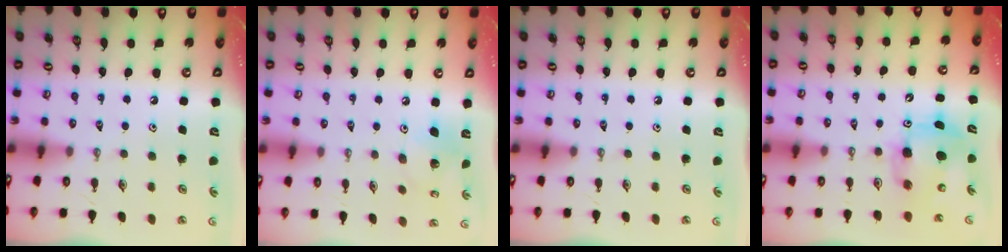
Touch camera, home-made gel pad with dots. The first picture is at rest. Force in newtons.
{"total": 9.2, "press": 9.2, "slide": 0.6}
{"total": 0.0}
{"total": 7.6, "press": 7.4, "slide": 1.7}